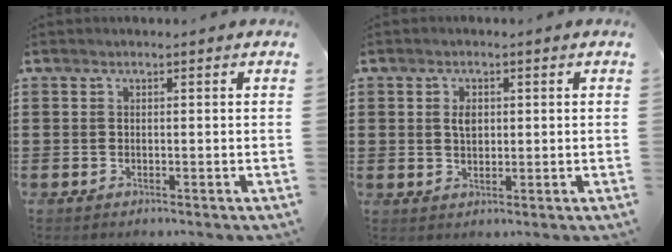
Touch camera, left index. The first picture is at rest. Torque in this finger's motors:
{"motor_torque": [0.97, 1.17, 0.17, 0.04]}